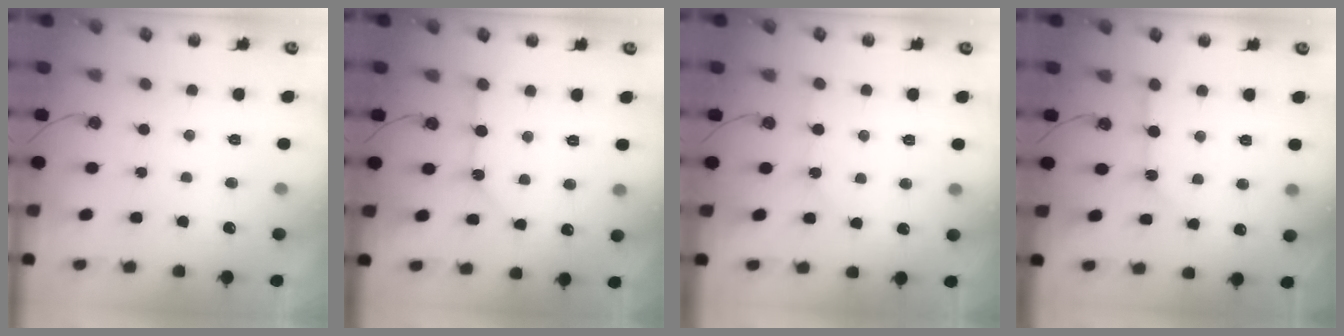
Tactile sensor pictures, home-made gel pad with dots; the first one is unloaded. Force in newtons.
{"total": 6.7, "press": 6.7, "slide": 0.6}
{"total": 2.5, "press": 2.5, "slide": 0.5}
{"total": 5.3, "press": 5.2, "slide": 0.4}